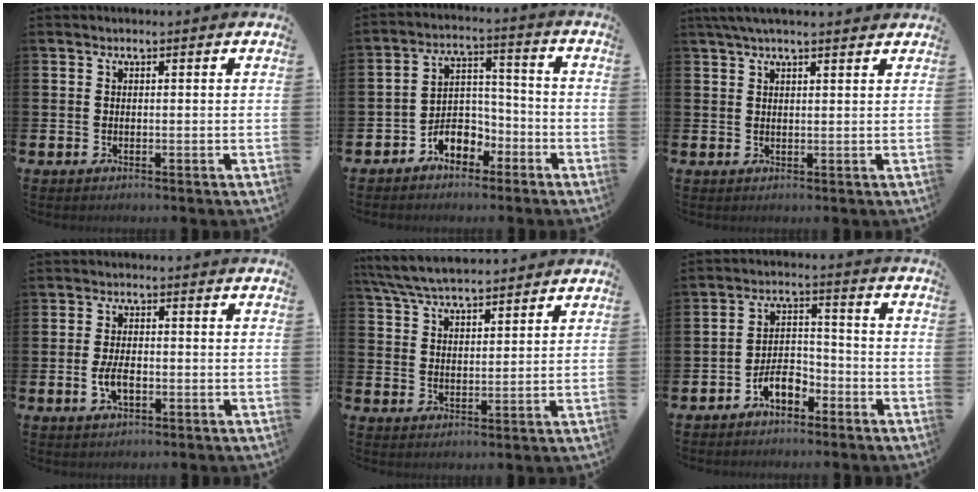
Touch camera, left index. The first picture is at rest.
{"total": 5.5, "force": [-3.6, 3.4, 2.2], "torque": [-0.040, 0.010, -0.072]}
{"total": 3.1, "force": [2.6, 0.3, 1.7], "torque": [-0.033, -0.002, 0.047]}
{"total": 3.5, "force": [-0.8, 1.8, 3.0], "torque": [-0.046, 0.000, -0.015]}
{"total": 6.4, "force": [6.2, 0.9, 1.5], "torque": [-0.051, -0.026, 0.113]}
{"total": 5.0, "force": [-3.3, 2.5, 2.8], "torque": [-0.046, 0.015, -0.064]}